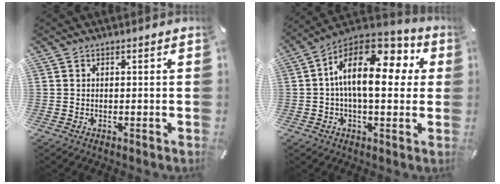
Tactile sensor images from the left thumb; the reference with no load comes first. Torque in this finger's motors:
{"motor_torque": [1.43, 2.30, 1.64, -1.13, 0.44]}